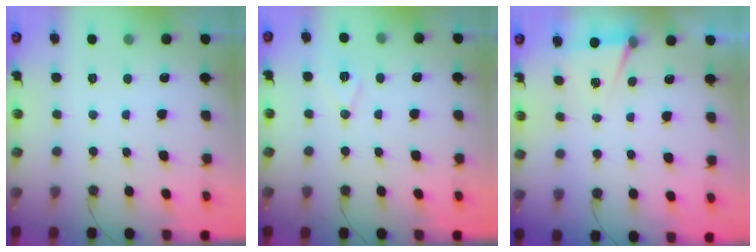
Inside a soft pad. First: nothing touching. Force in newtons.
{"total": 7.9, "press": 7.0, "slide": 3.7}
{"total": 4.9, "press": 2.1, "slide": 4.5}